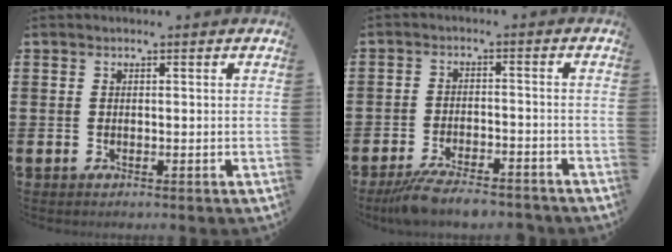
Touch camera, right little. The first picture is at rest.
{"total": 4.9, "force": [-4.3, 0.5, 2.3], "torque": [-0.041, -0.004, -0.081]}